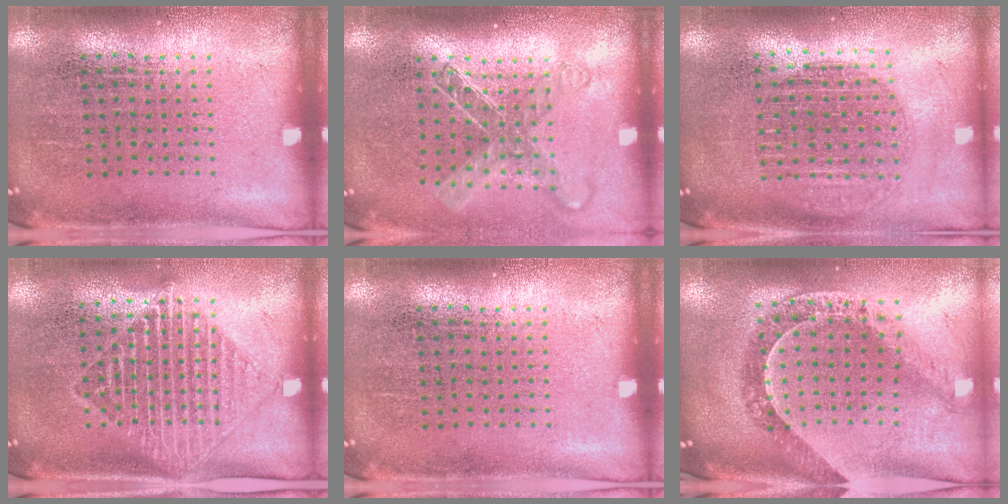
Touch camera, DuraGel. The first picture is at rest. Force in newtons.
{"total": 1.7, "press": 1.3, "slide": 1.0}
{"total": 1.7, "press": 1.5, "slide": 0.9}
{"total": 1.6, "press": 1.4, "slide": 0.8}
{"total": 0.0}
{"total": 1.1, "press": 1.1, "slide": 0.3}